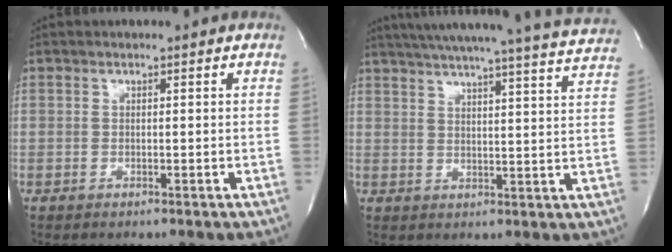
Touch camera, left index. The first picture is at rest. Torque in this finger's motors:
{"motor_torque": [-0.29, -0.18, 0.28, 0.11]}